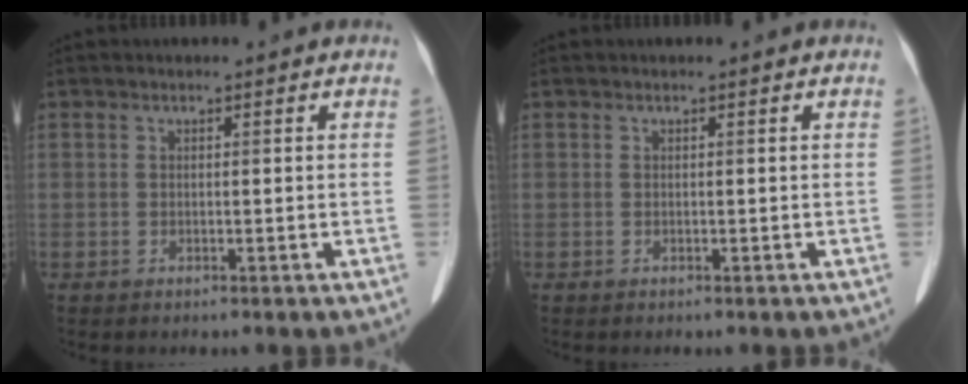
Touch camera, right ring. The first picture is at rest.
{"total": 0.0}